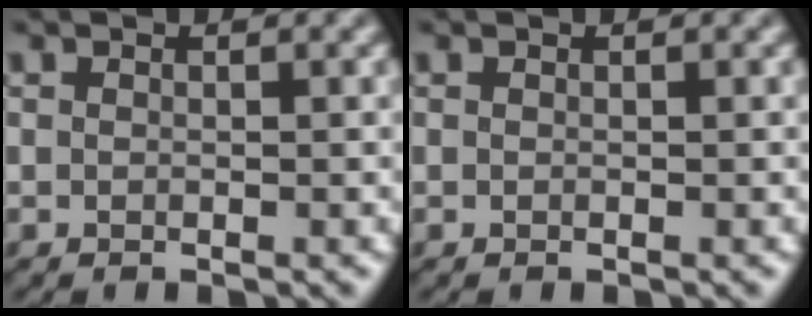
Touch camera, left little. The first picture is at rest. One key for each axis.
{"total": 0.0}